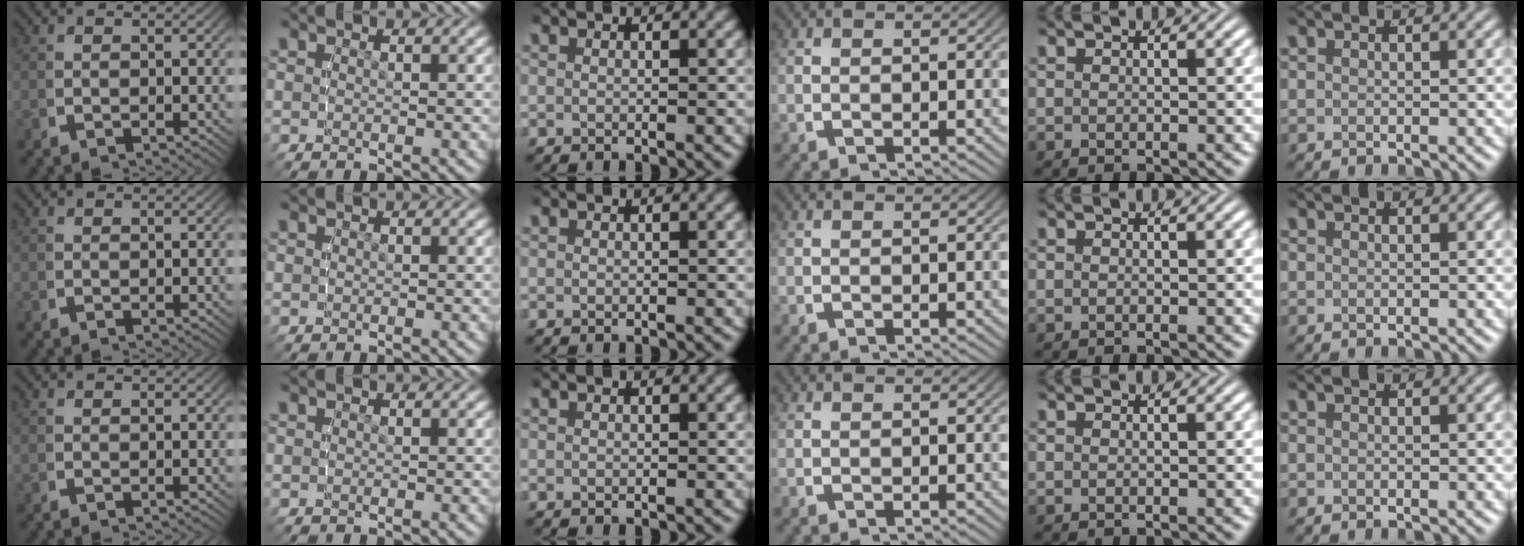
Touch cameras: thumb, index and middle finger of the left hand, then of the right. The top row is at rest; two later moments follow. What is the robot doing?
{"motion": "lift_and_place", "object": "tape"}